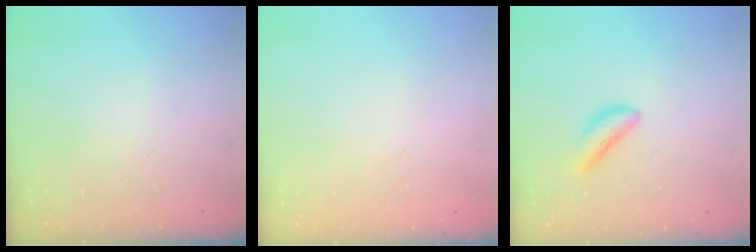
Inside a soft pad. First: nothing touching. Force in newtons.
{"total": 2.2, "press": 2.2, "slide": 0.1}
{"total": 3.8, "press": 3.8, "slide": 0.2}